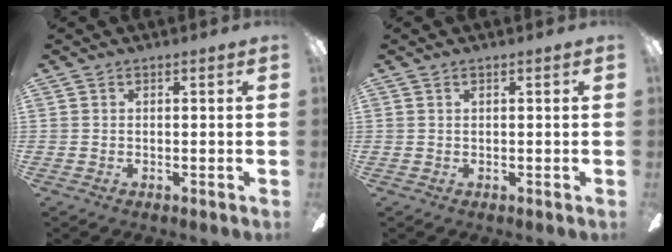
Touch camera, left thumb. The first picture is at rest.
{"total": 0.6, "force": [0.3, 0.2, 0.5], "torque": [-0.012, 0.003, 0.004]}